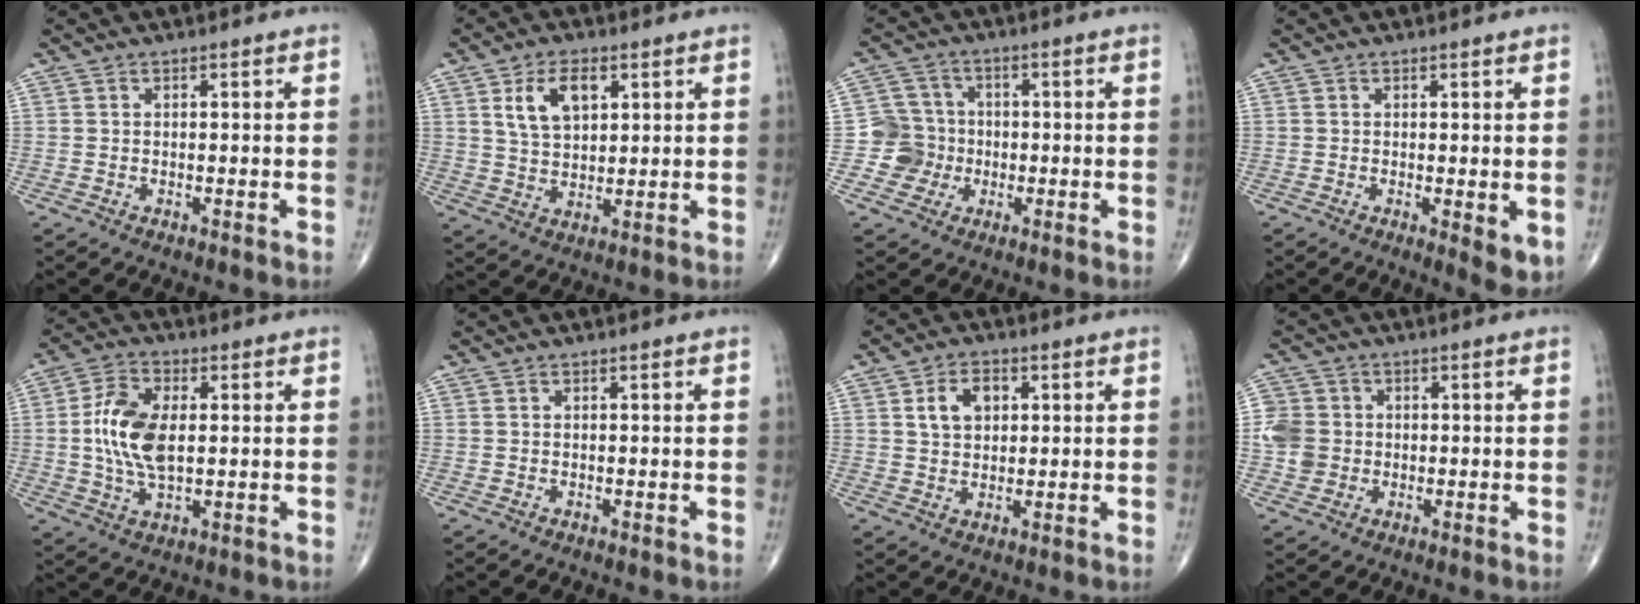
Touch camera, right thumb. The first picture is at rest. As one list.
[{"total": 8.1, "force": [3.3, 4.6, 5.9], "torque": [-0.093, -0.010, 0.065]}, {"total": 6.4, "force": [-1.5, 6.2, 0.2], "torque": [0.035, 0.017, -0.036]}, {"total": 4.5, "force": [-0.6, 1.5, 4.2], "torque": [-0.056, -0.014, -0.005]}, {"total": 10.8, "force": [0.6, 5.6, 9.2], "torque": [-0.188, 0.001, 0.011]}, {"total": 0.0}, {"total": 5.9, "force": [1.8, 4.1, 3.9], "torque": [-0.053, 0.001, 0.031]}, {"total": 6.3, "force": [-0.4, 5.9, 2.2], "torque": [-0.025, 0.007, -0.009]}]